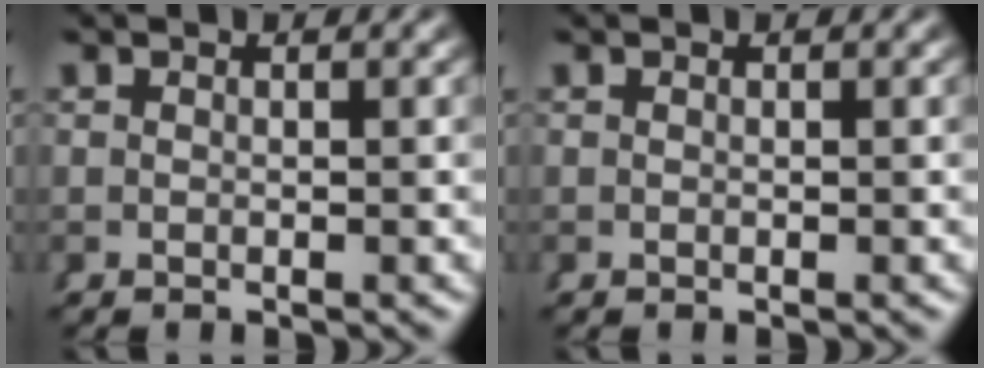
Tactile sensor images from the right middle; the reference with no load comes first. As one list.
[{"total": 0.0}]